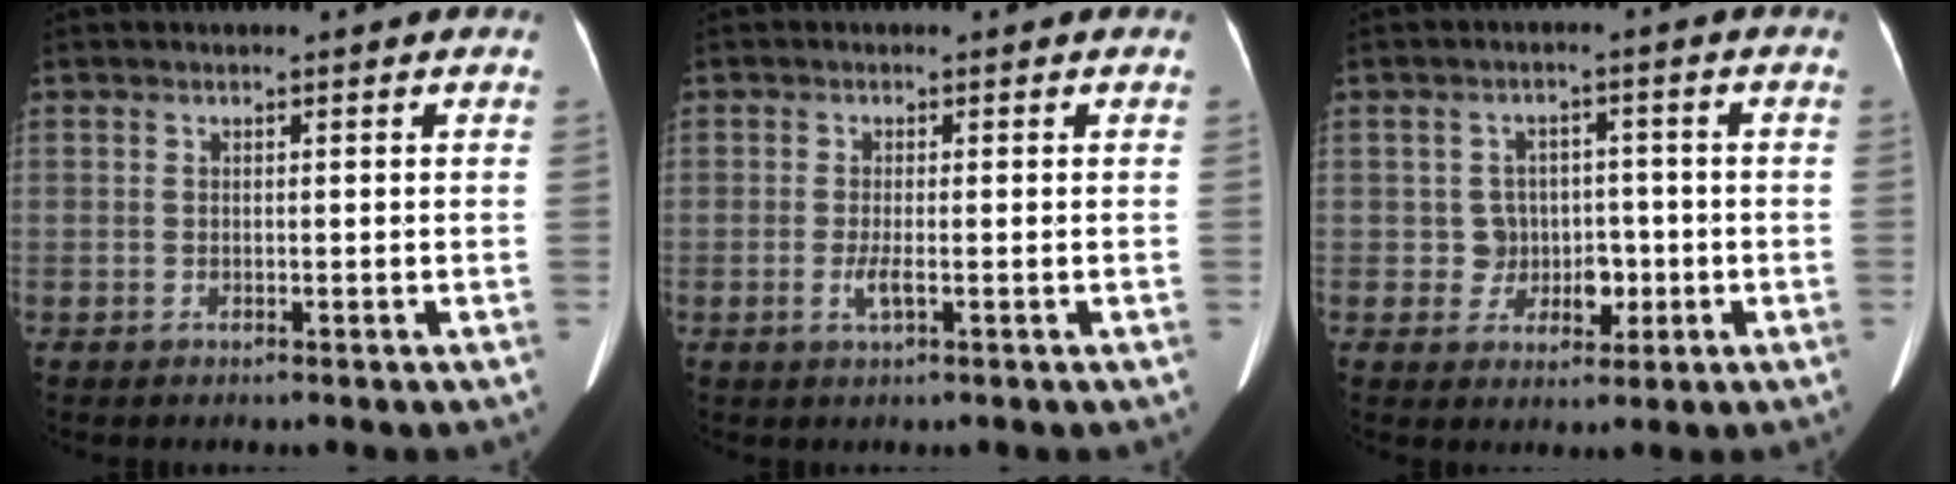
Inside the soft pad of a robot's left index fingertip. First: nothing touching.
{"total": 1.9, "force": [-0.6, 0.2, 1.8], "torque": [-0.039, -0.004, -0.010]}
{"total": 4.7, "force": [-0.7, 4.4, 1.4], "torque": [-0.013, 0.014, -0.005]}